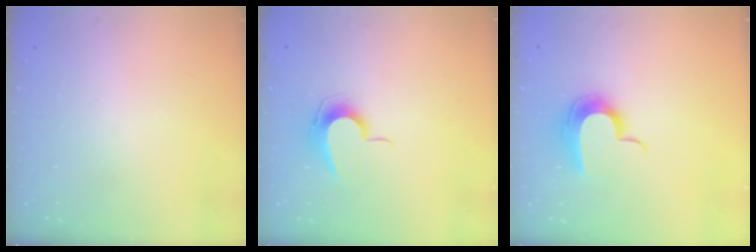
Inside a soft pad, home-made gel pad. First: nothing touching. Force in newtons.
{"total": 8.4, "press": 8.3, "slide": 0.7}
{"total": 11.6, "press": 11.6, "slide": 0.8}